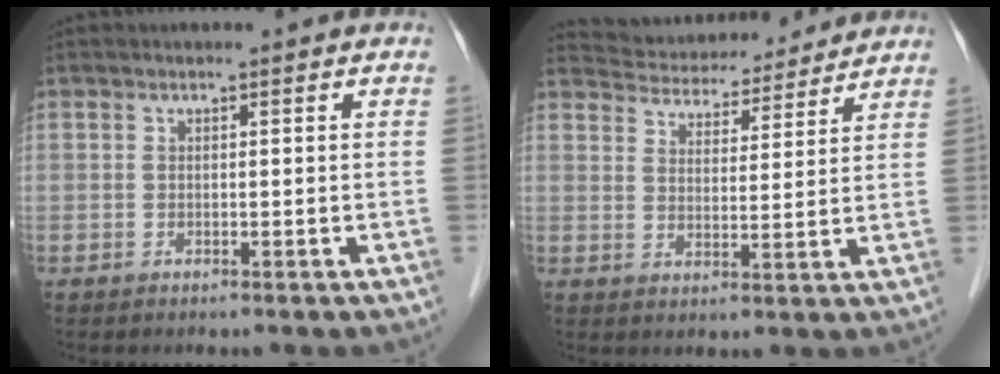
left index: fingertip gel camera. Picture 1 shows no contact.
{"total": 13.2, "force": [12.5, 2.9, 2.7], "torque": [-0.039, 0.020, 0.180]}